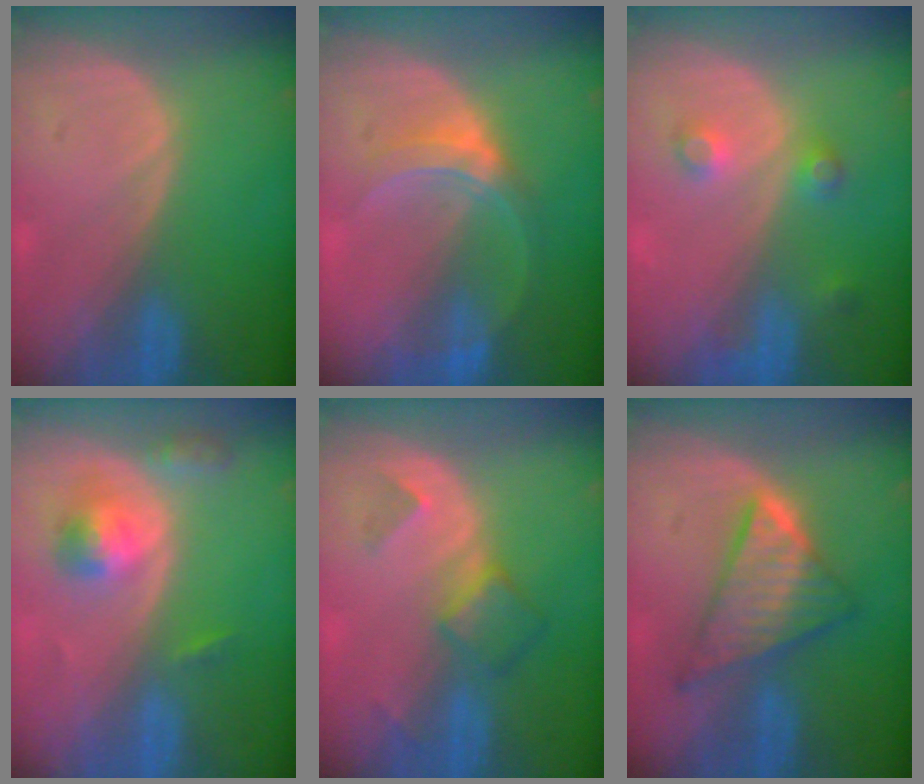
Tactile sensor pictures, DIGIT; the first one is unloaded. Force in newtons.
{"total": 5.3, "press": 5.2, "slide": 0.8}
{"total": 3.8, "press": 3.5, "slide": 1.4}
{"total": 5.1, "press": 4.7, "slide": 1.9}
{"total": 4.9, "press": 4.4, "slide": 2.1}
{"total": 7.9, "press": 7.9, "slide": 0.5}